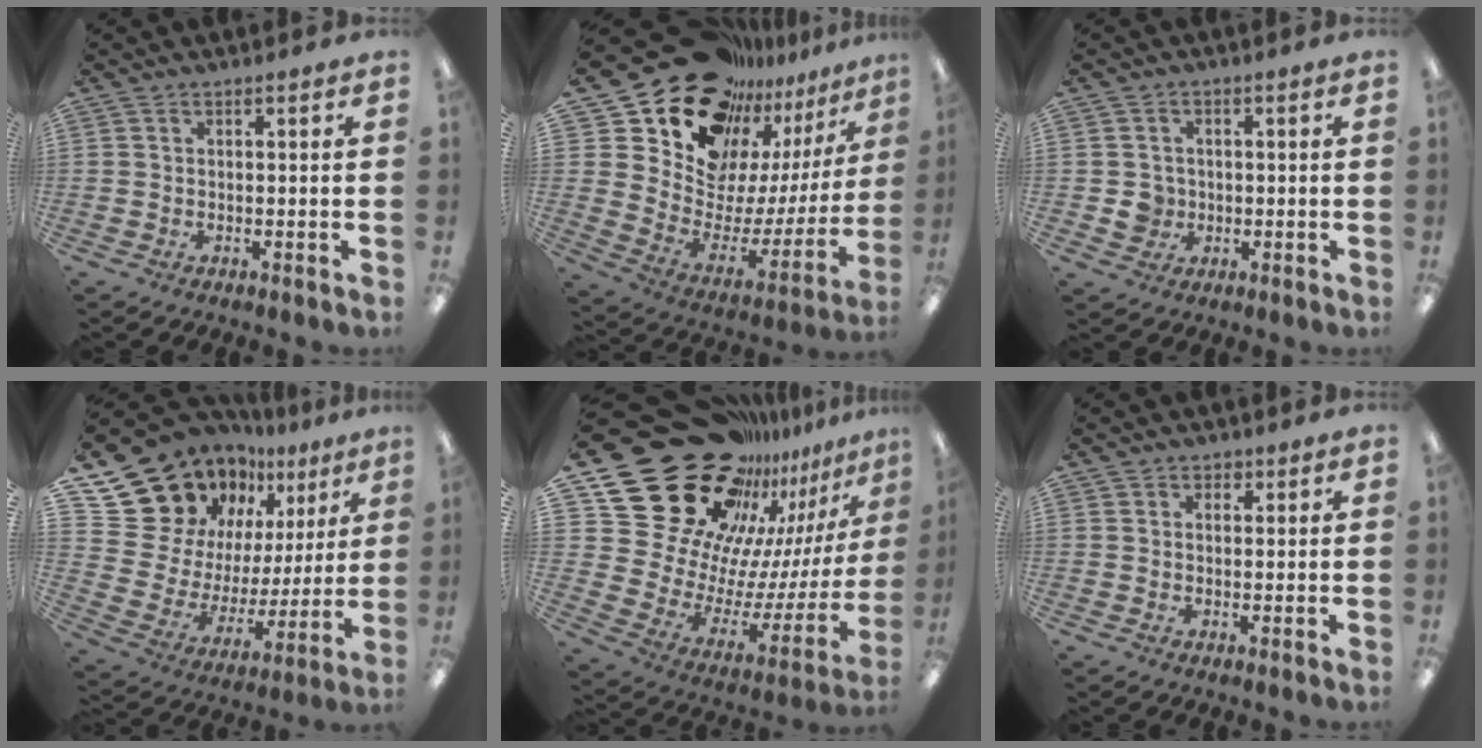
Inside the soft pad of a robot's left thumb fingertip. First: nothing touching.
{"total": 20.0, "force": [16.7, 9.4, 5.8], "torque": [-0.108, -0.148, 0.314]}
{"total": 4.2, "force": [-0.5, 4.1, 0.9], "torque": [-0.012, 0.006, -0.008]}
{"total": 21.1, "force": [15.4, 13.1, 6.0], "torque": [-0.120, -0.115, 0.308]}
{"total": 33.5, "force": [21.1, 20.5, 16.1], "torque": [-0.224, -0.193, 0.446]}
{"total": 1.7, "force": [0.8, 1.4, 0.5], "torque": [-0.002, -0.001, 0.012]}